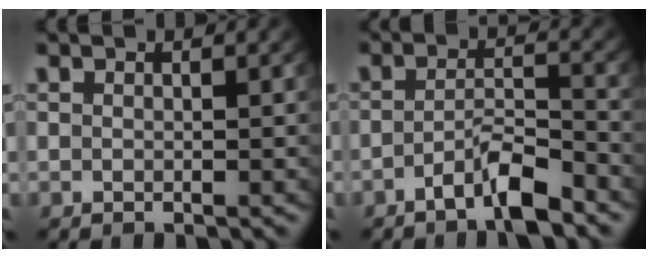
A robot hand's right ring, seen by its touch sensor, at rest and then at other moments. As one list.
[{"total": 4.4, "force": [-3.4, 1.0, 2.6], "torque": [-0.035, -0.004, -0.059]}]